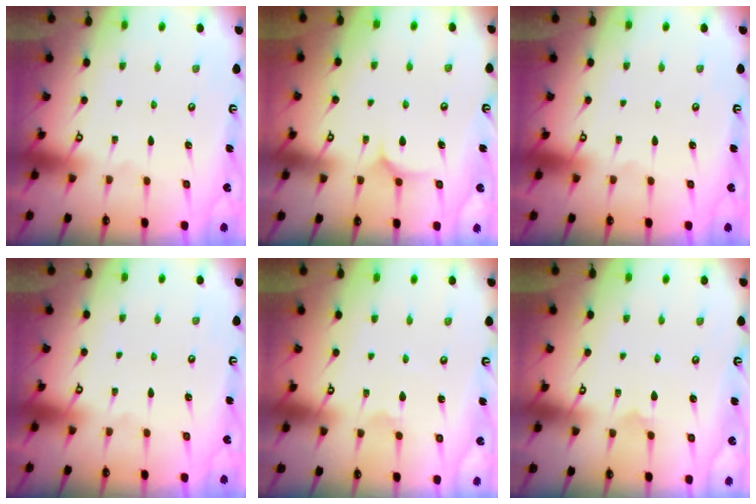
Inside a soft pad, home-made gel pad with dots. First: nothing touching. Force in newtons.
{"total": 5.8, "press": 5.8, "slide": 0.6}
{"total": 0.0}
{"total": 0.0}
{"total": 1.6, "press": 1.6, "slide": 0.3}
{"total": 2.7, "press": 2.7, "slide": 0.3}